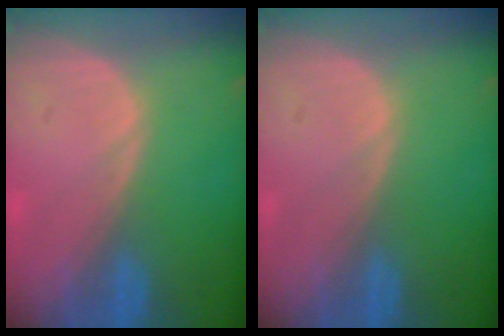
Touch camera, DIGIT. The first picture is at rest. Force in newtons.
{"total": 0.0}